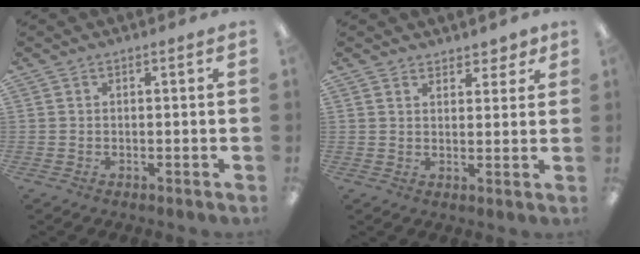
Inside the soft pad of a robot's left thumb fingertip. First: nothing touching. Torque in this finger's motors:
{"motor_torque": [0.13, 0.17, -0.39, 0.09, 0.00]}